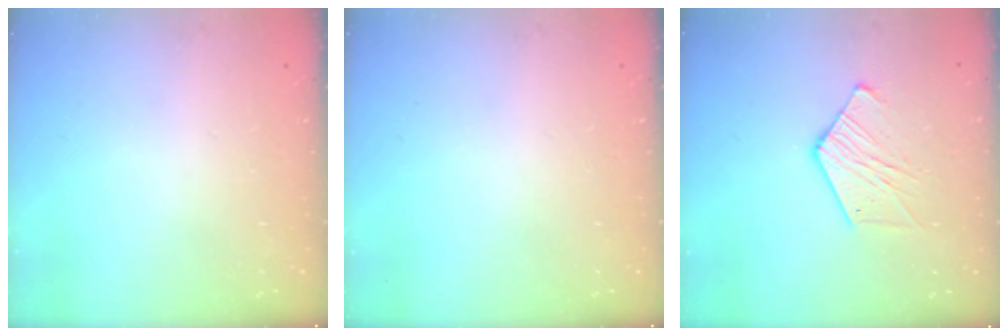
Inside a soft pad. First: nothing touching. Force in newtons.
{"total": 0.0}
{"total": 9.8, "press": 9.7, "slide": 0.8}